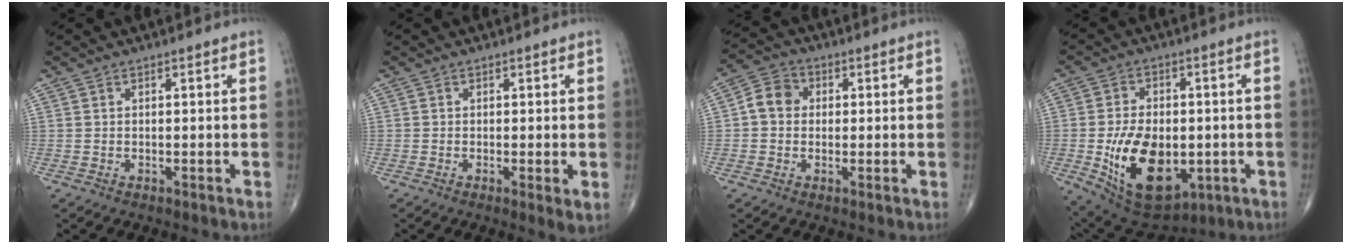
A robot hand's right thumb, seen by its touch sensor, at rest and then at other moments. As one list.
[{"total": 2.4, "force": [-0.4, 0.4, 2.3], "torque": [-0.044, -0.011, -0.011]}, {"total": 5.7, "force": [0.3, 4.9, 2.9], "torque": [-0.039, 0.015, -0.006]}, {"total": 17.9, "force": [-3.6, 10.8, 13.8], "torque": [-0.209, -0.006, -0.034]}]